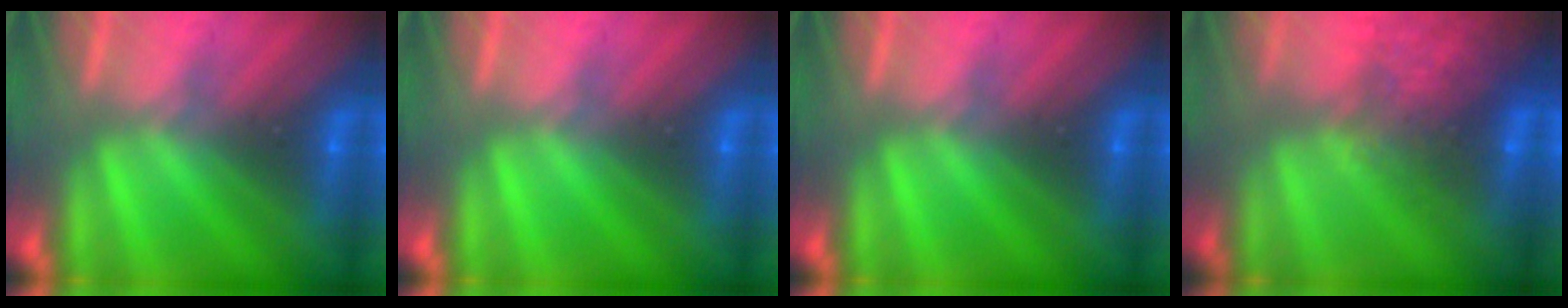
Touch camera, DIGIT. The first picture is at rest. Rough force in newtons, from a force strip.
{"total": 0.0}
{"total": 0.0}
{"total": 8.2}